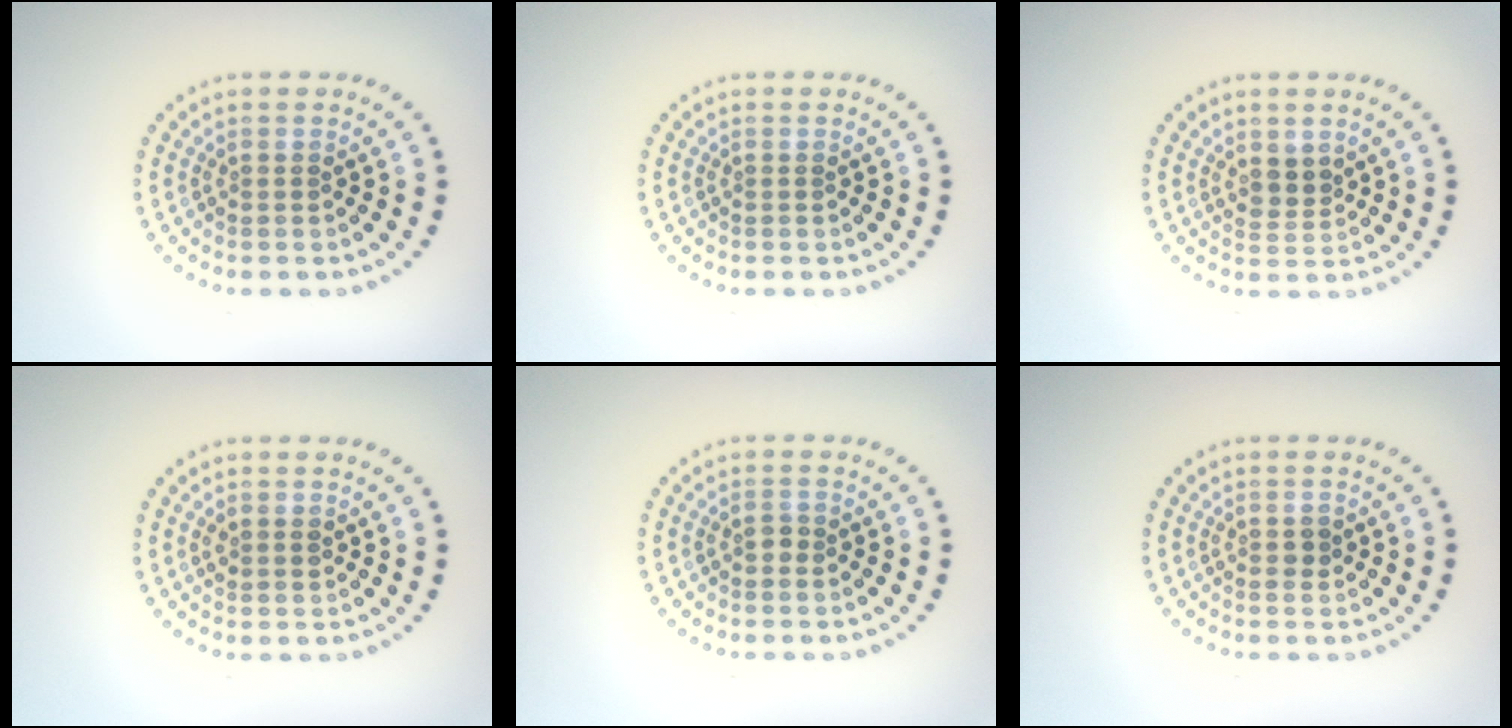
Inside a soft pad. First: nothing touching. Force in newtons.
{"total": 0.0}
{"total": 1.9, "press": 1.5, "slide": 1.2}
{"total": 1.0, "press": 0.9, "slide": 0.3}
{"total": 0.8, "press": 0.8, "slide": 0.1}
{"total": 1.0, "press": 1.0, "slide": 0.1}